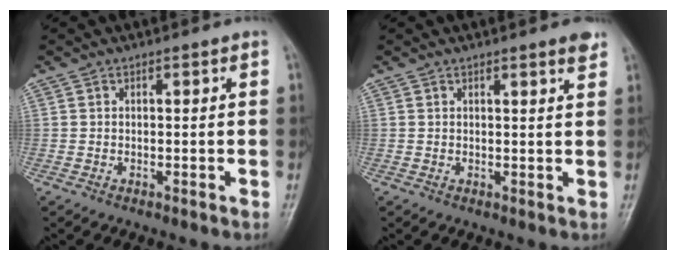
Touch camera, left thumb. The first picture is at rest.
{"total": 2.3, "force": [1.8, 0.2, 1.4], "torque": [-0.014, -0.009, 0.021]}